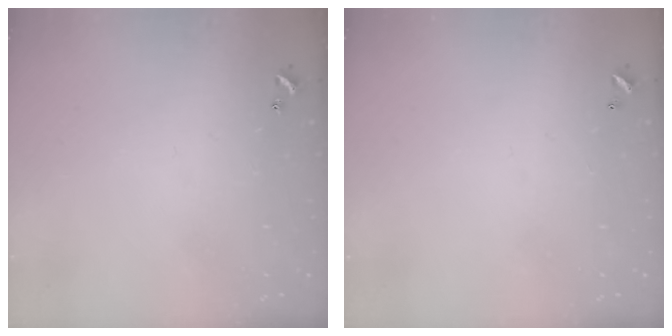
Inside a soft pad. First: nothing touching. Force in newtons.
{"total": 2.9, "press": 2.9, "slide": 0.1}